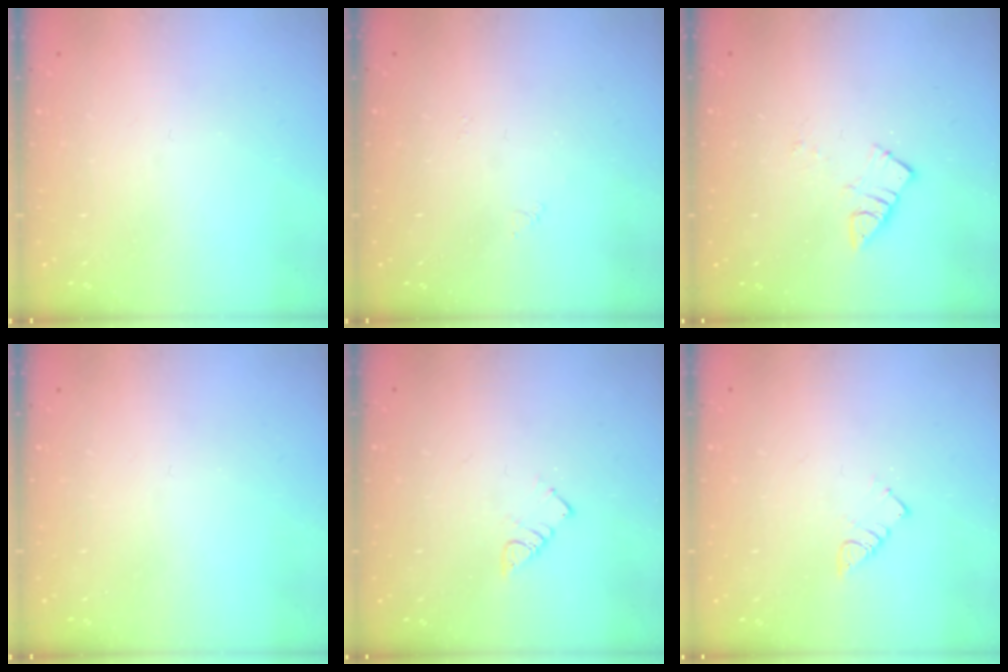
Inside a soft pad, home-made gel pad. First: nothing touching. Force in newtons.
{"total": 3.3, "press": 3.3, "slide": 0.5}
{"total": 4.1, "press": 4.1, "slide": 0.2}
{"total": 0.0}
{"total": 2.9, "press": 2.9, "slide": 0.5}
{"total": 2.9, "press": 2.9, "slide": 0.5}